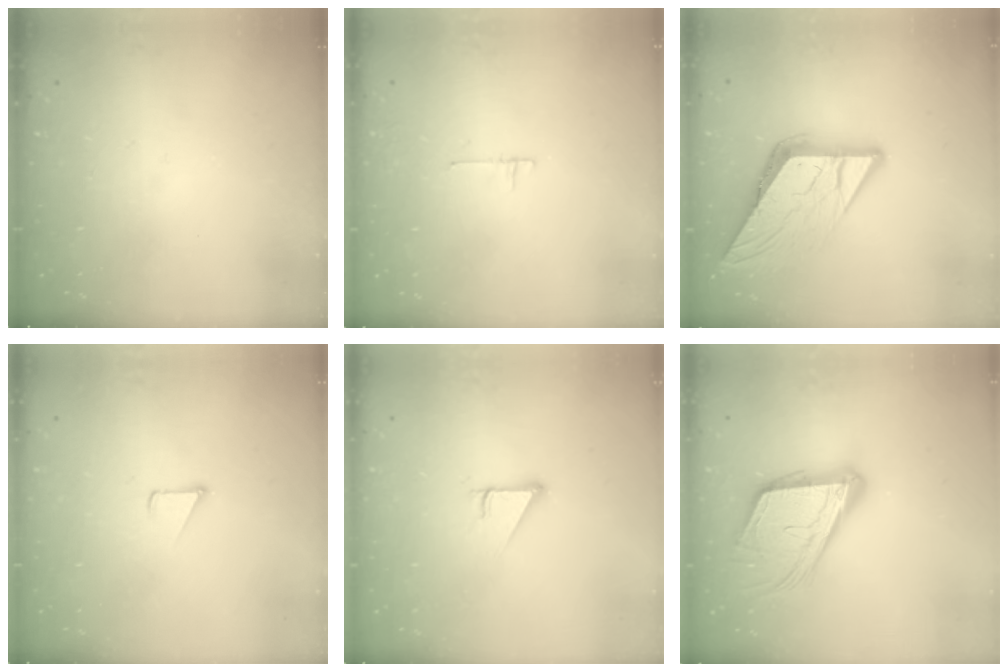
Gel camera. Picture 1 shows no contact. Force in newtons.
{"total": 4.5, "press": 4.5, "slide": 0.4}
{"total": 11.5, "press": 11.4, "slide": 1.1}
{"total": 2.3, "press": 2.3, "slide": 0.2}
{"total": 2.7, "press": 2.7, "slide": 0.0}
{"total": 17.4, "press": 17.0, "slide": 3.7}